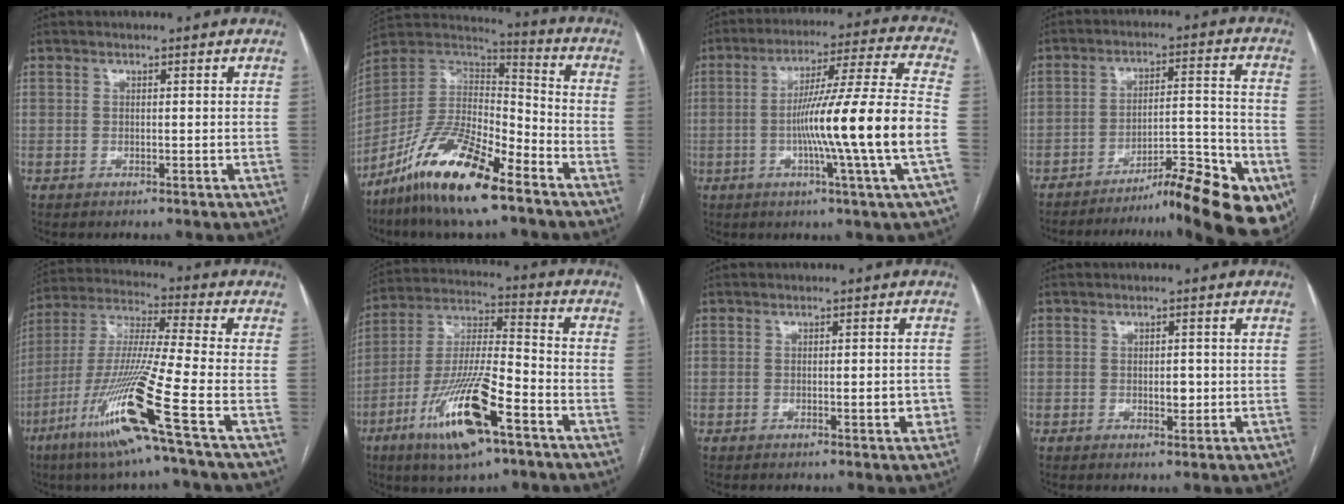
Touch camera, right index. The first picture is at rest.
{"total": 17.2, "force": [-11.1, 4.1, 12.5], "torque": [-0.246, 0.006, -0.205]}
{"total": 17.5, "force": [-3.6, -2.4, 17.0], "torque": [-0.276, -0.006, -0.068]}
{"total": 17.5, "force": [-13.3, 1.5, 11.3], "torque": [-0.101, 0.029, -0.196]}
{"total": 17.3, "force": [-8.2, -1.6, 15.2], "torque": [-0.318, -0.037, -0.160]}
{"total": 16.7, "force": [-8.4, 3.2, 14.1], "torque": [-0.283, -0.018, -0.146]}
{"total": 2.3, "force": [-0.6, 0.6, 2.1], "torque": [-0.029, -0.001, -0.008]}
{"total": 2.0, "force": [-0.2, 1.0, 1.7], "torque": [-0.024, 0.000, 0.000]}